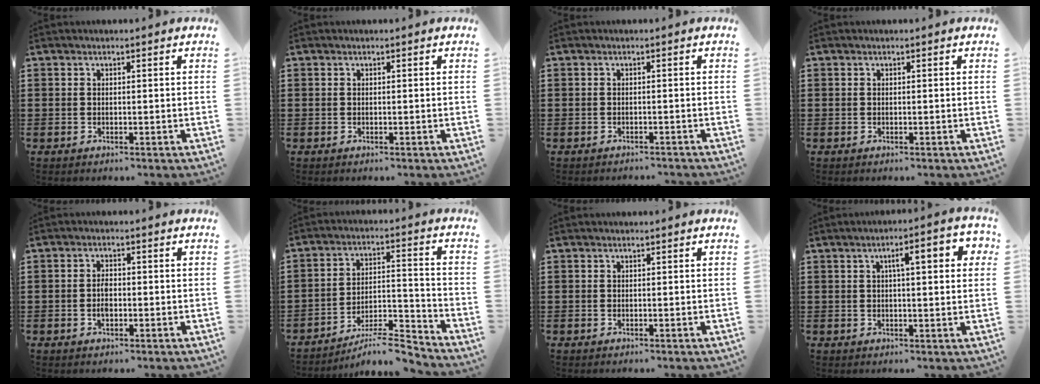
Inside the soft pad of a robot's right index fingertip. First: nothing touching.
{"total": 0.0}
{"total": 0.8, "force": [-0.8, 0.1, 0.0], "torque": [-0.002, -0.001, -0.017]}
{"total": 0.0}
{"total": 2.3, "force": [-0.6, 1.1, 2.0], "torque": [-0.037, 0.002, -0.010]}
{"total": 7.8, "force": [-7.2, 0.8, 2.8], "torque": [-0.036, 0.015, -0.137]}
{"total": 0.0}
{"total": 5.2, "force": [1.4, 1.2, 4.9], "torque": [-0.080, 0.003, 0.016]}